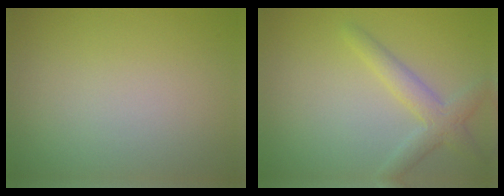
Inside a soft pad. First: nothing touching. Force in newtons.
{"total": 3.0, "press": 3.0, "slide": 0.1}